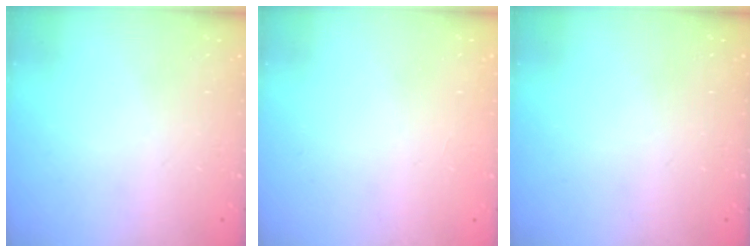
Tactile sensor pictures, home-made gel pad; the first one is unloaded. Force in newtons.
{"total": 1.7, "press": 1.6, "slide": 0.2}
{"total": 0.0}